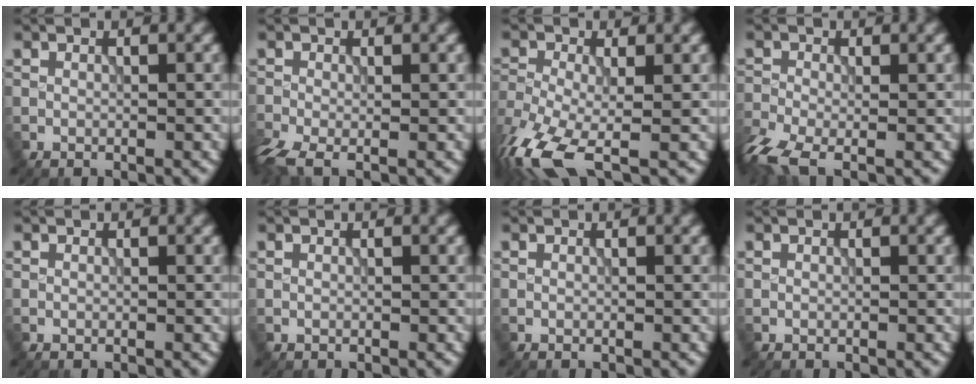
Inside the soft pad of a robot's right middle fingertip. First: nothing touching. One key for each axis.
{"total": 4.4, "fx": -2.5, "fy": 1.6, "fz": 3.3, "tx": -0.073, "ty": -0.014, "tz": -0.053}
{"total": 8.6, "fx": -4.8, "fy": 3.7, "fz": 6.2, "tx": -0.138, "ty": -0.024, "tz": -0.100}
{"total": 6.2, "fx": -3.7, "fy": 2.5, "fz": 4.4, "tx": -0.102, "ty": -0.018, "tz": -0.081}
{"total": 0.0}
{"total": 0.0}
{"total": 0.0}
{"total": 0.0}